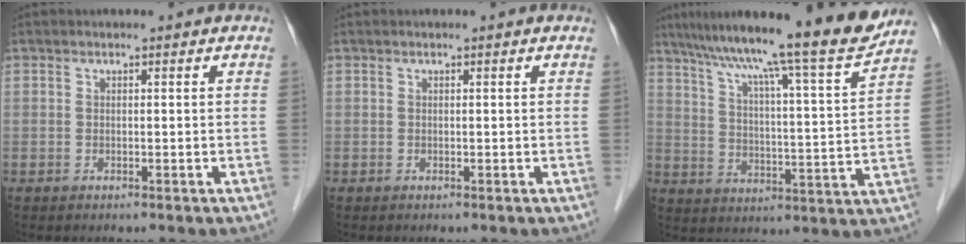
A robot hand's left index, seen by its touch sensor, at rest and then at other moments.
{"total": 0.0}
{"total": 19.2, "force": [16.1, -1.2, 10.3], "torque": [-0.162, -0.013, 0.230]}